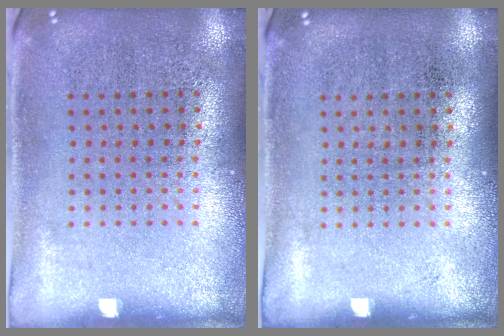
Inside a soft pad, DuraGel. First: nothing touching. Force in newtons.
{"total": 0.0}